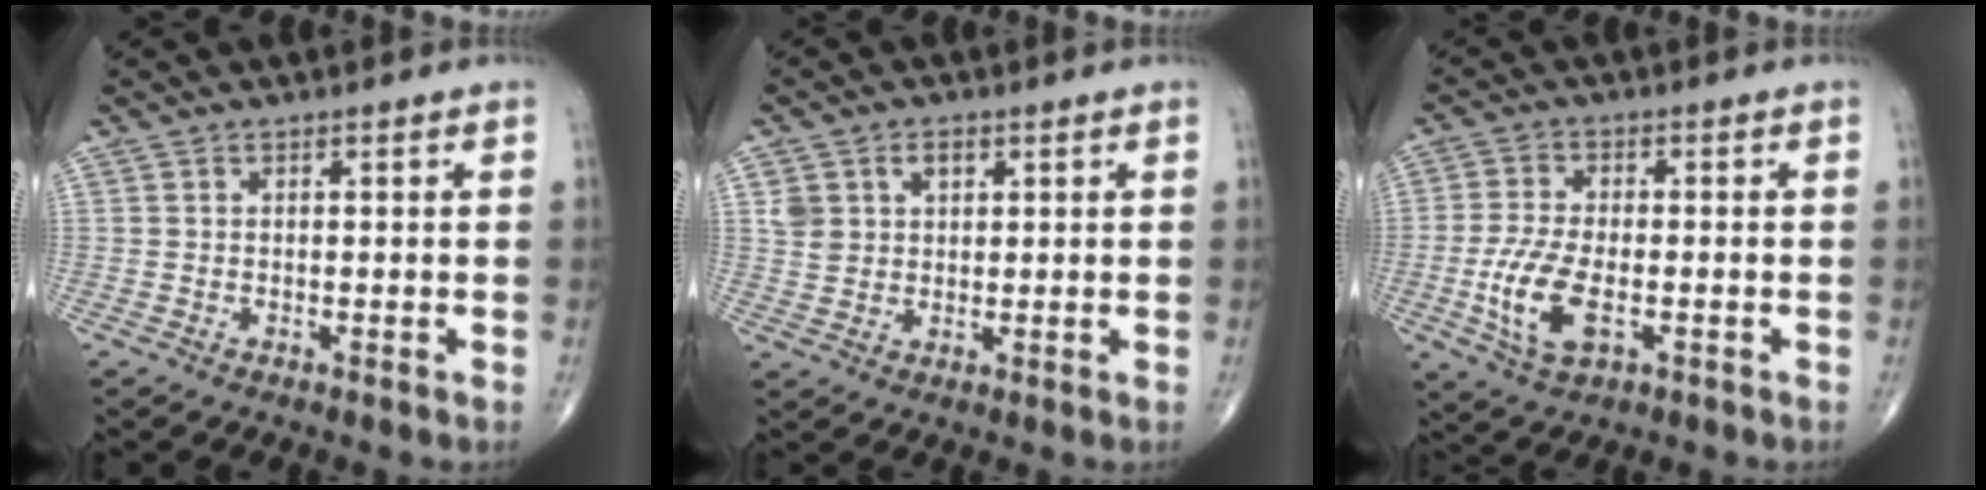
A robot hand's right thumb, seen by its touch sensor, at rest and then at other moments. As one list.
[{"total": 5.2, "force": [2.2, 3.9, 2.7], "torque": [-0.029, -0.009, 0.042]}, {"total": 9.6, "force": [-2.5, 4.7, 8.0], "torque": [-0.169, 0.000, -0.044]}]